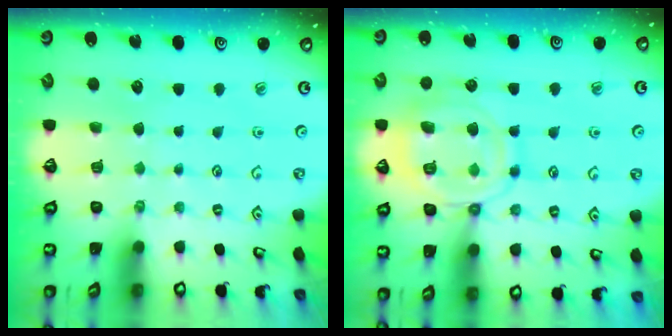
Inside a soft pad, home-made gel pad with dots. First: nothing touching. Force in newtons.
{"total": 13.3, "press": 13.3, "slide": 1.3}